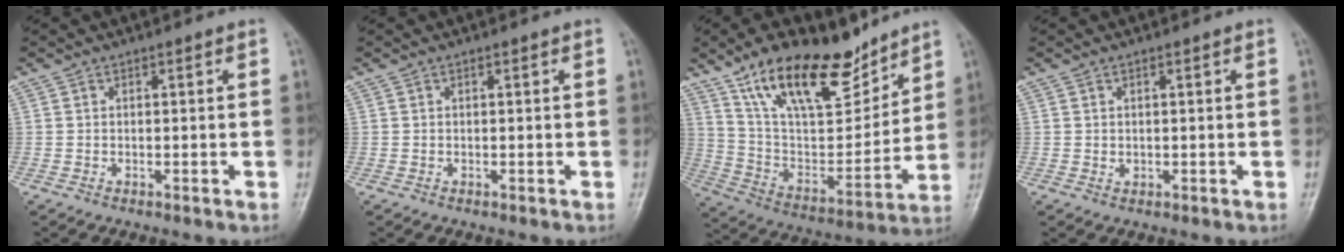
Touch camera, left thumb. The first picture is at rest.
{"total": 0.0}
{"total": 22.2, "force": [15.0, 9.4, 13.4], "torque": [-0.181, -0.063, 0.269]}
{"total": 0.9, "force": [0.3, 0.6, 0.6], "torque": [-0.008, -0.002, 0.008]}